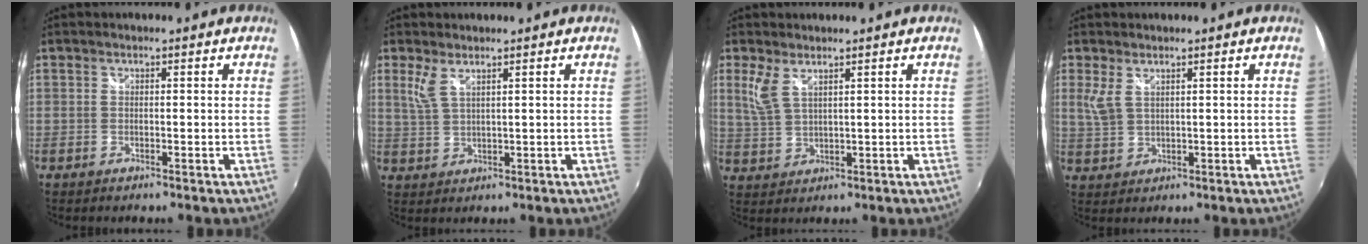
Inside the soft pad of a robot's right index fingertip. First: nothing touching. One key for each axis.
{"total": 3.4, "fx": 2.2, "fy": 0.9, "fz": 2.5, "tx": -0.054, "ty": -0.003, "tz": 0.046}
{"total": 4.5, "fx": 2.7, "fy": 1.6, "fz": 3.3, "tx": -0.075, "ty": -0.003, "tz": 0.058}
{"total": 3.4, "fx": 1.8, "fy": 1.5, "fz": 2.5, "tx": -0.054, "ty": -0.003, "tz": 0.038}